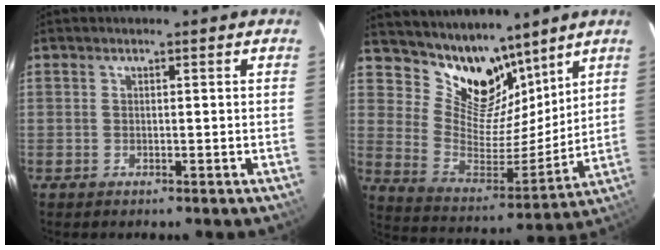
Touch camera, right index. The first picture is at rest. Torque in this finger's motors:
{"motor_torque": [-0.07, 0.40, 0.02, 0.02]}